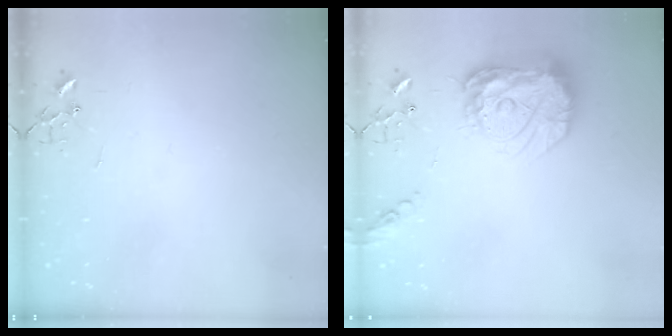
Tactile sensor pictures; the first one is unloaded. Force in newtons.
{"total": 18.2, "press": 18.1, "slide": 1.7}